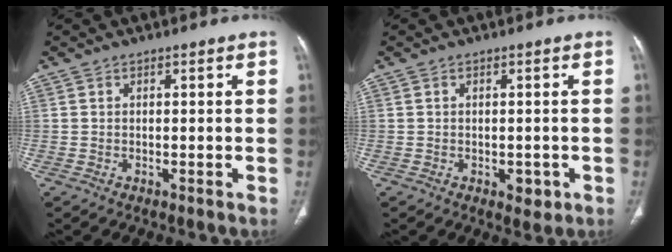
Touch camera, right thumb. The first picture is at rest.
{"total": 2.6, "force": [-0.8, 1.6, 1.8], "torque": [-0.011, 0.001, -0.005]}